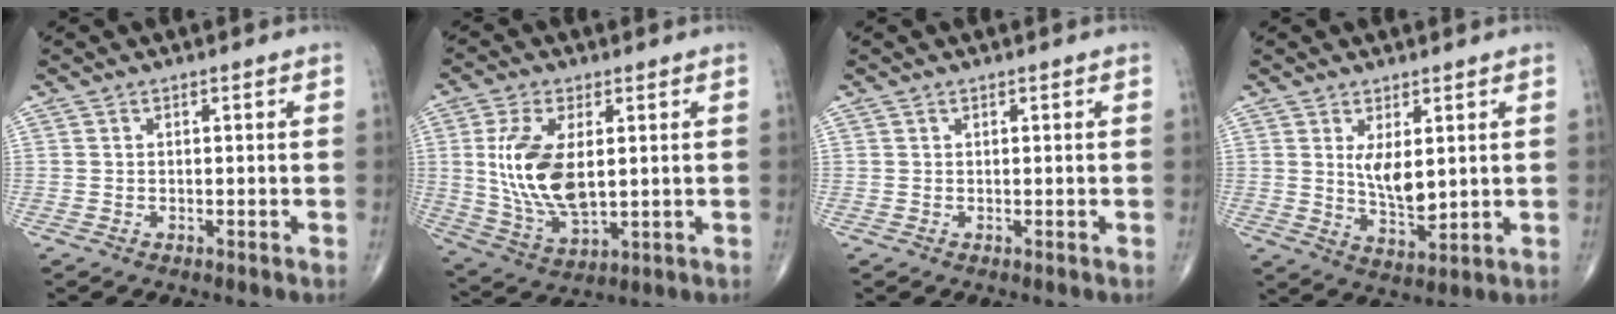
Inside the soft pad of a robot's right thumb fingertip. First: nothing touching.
{"total": 14.1, "force": [1.9, 7.1, 12.0], "torque": [-0.237, -0.016, 0.047]}
{"total": 0.0}
{"total": 7.0, "force": [1.7, 3.1, 6.0], "torque": [-0.092, -0.026, 0.042]}